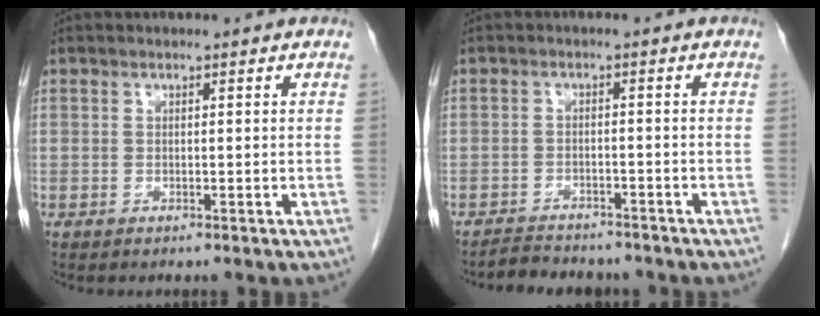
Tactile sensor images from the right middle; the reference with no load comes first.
{"total": 5.9, "force": [-5.5, 1.8, 1.2], "torque": [-0.023, -0.002, -0.079]}